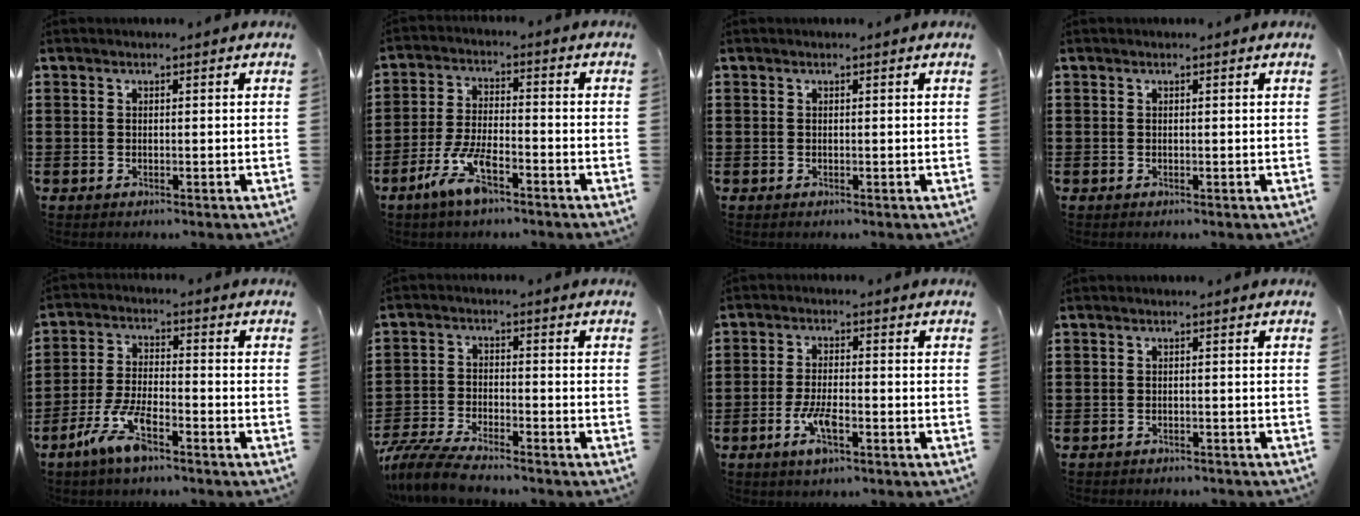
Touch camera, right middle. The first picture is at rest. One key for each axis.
{"total": 7.6, "fx": -4.5, "fy": 2.4, "fz": 5.7, "tx": -0.130, "ty": -0.005, "tz": -0.087}
{"total": 0.0}
{"total": 0.0}
{"total": 7.3, "fx": -4.6, "fy": 2.0, "fz": 5.3, "tx": -0.126, "ty": -0.006, "tz": -0.089}
{"total": 5.9, "fx": -5.5, "fy": 0.6, "fz": 2.1, "tx": -0.058, "ty": -0.005, "tz": -0.113}
{"total": 5.3, "fx": -2.4, "fy": 1.6, "fz": 4.4, "tx": -0.091, "ty": -0.001, "tz": -0.046}
{"total": 1.0, "fx": -1.0, "fy": 0.0, "fz": 0.0, "tx": -0.004, "ty": 0.000, "tz": -0.021}